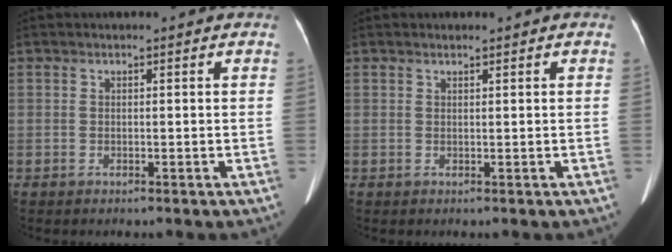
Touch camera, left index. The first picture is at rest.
{"total": 0.8, "force": [0.6, 0.3, 0.3], "torque": [-0.011, 0.004, 0.010]}